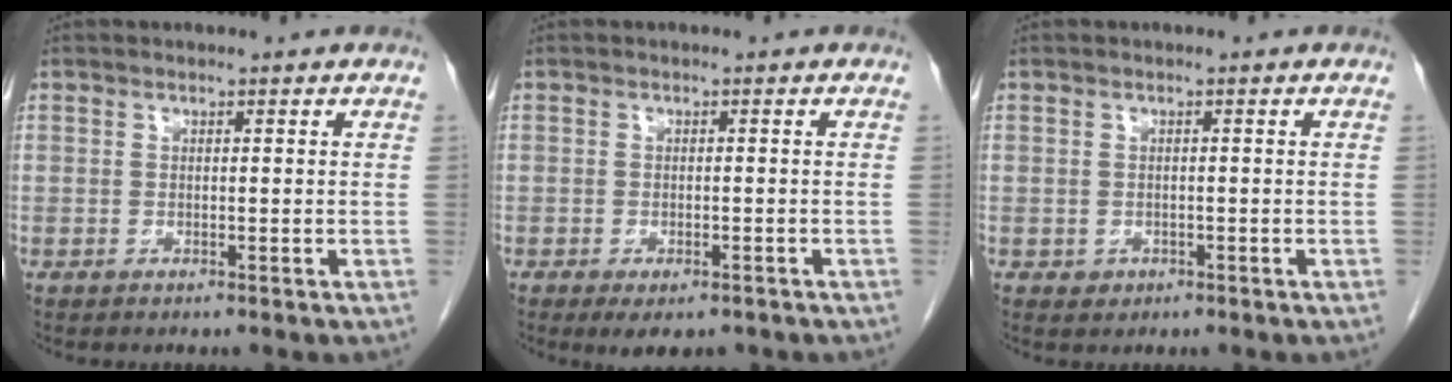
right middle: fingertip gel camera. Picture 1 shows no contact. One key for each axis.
{"total": 4.4, "fx": -3.0, "fy": 2.0, "fz": 2.4, "tx": -0.028, "ty": -0.005, "tz": -0.038}
{"total": 1.2, "fx": -0.5, "fy": 1.1, "fz": 0.2, "tx": -0.002, "ty": 0.004, "tz": -0.002}